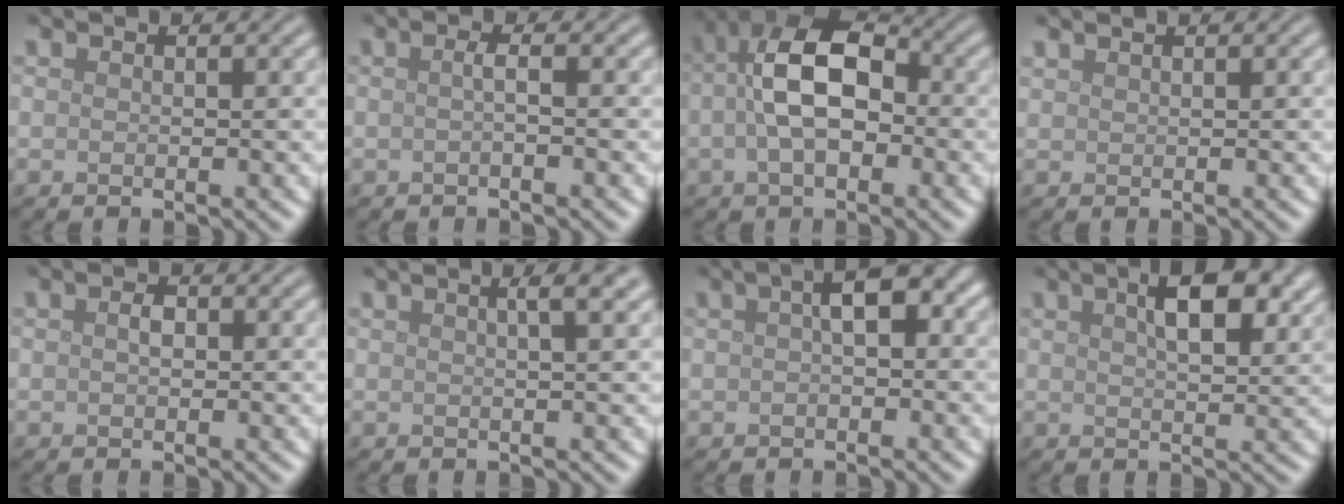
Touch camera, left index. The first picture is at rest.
{"total": 1.3, "force": [-0.1, 0.3, 1.2], "torque": [-0.018, 0.001, -0.005]}
{"total": 8.0, "force": [-0.1, 4.5, 6.7], "torque": [-0.134, 0.016, -0.012]}
{"total": 0.7, "force": [0.7, 0.0, 0.1], "torque": [-0.001, 0.002, 0.014]}
{"total": 1.1, "force": [0.1, 0.6, 0.9], "torque": [-0.017, 0.002, 0.000]}
{"total": 3.5, "force": [1.6, 1.1, 2.9], "torque": [-0.020, 0.014, -0.004]}
{"total": 3.2, "force": [0.6, 1.0, 3.0], "torque": [-0.045, 0.014, 0.002]}
{"total": 5.3, "force": [2.4, 1.8, 4.4], "torque": [-0.065, 0.008, 0.036]}